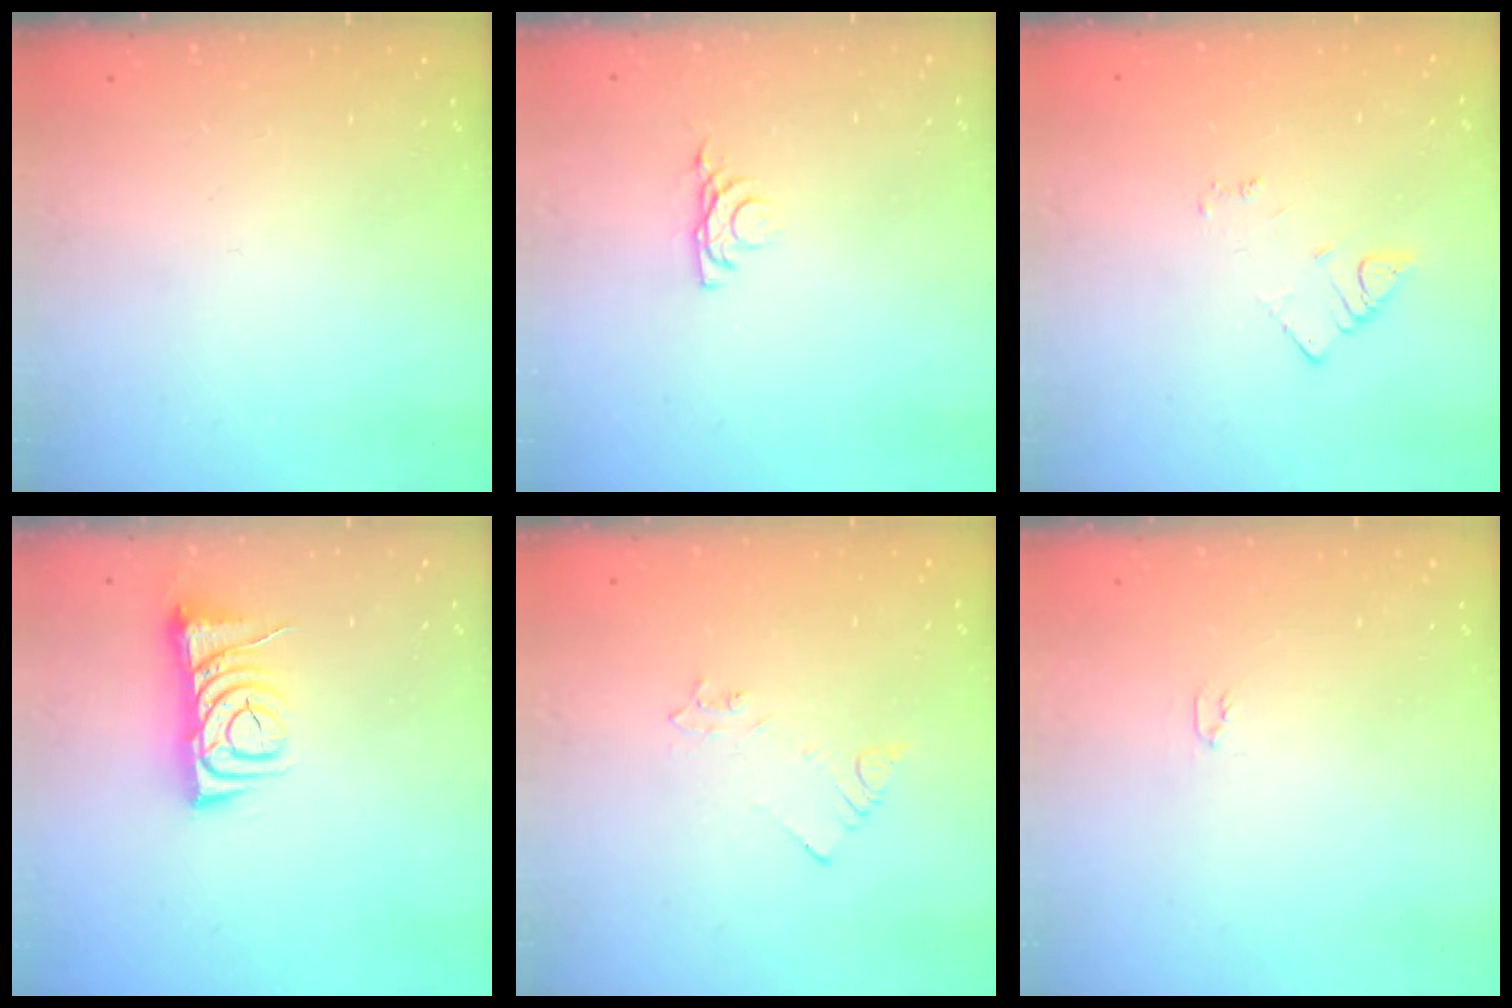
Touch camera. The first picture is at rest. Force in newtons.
{"total": 4.3, "press": 4.2, "slide": 0.8}
{"total": 2.9, "press": 2.9, "slide": 0.3}
{"total": 7.3, "press": 7.2, "slide": 0.9}
{"total": 2.5, "press": 2.5, "slide": 0.3}
{"total": 2.0, "press": 2.0, "slide": 0.3}